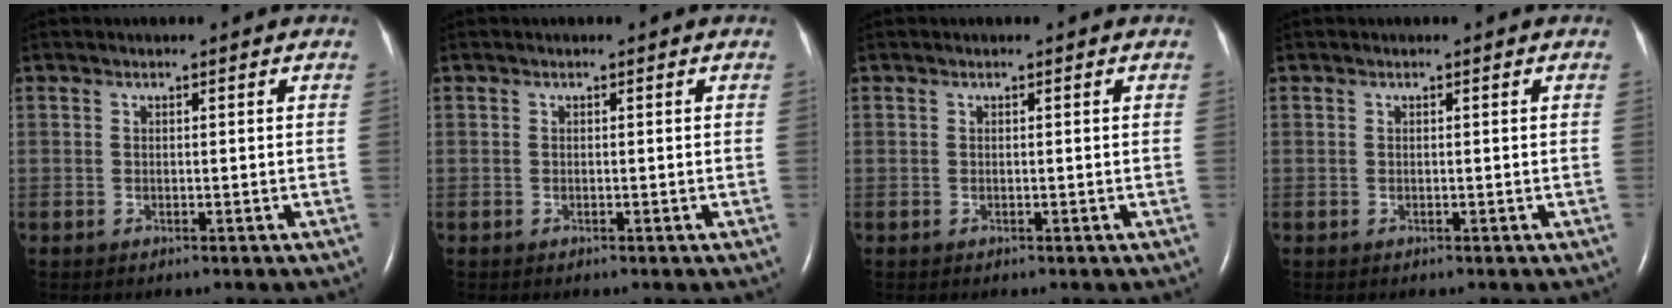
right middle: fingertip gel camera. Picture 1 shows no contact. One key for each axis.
{"total": 0.0}
{"total": 0.0}
{"total": 0.0}